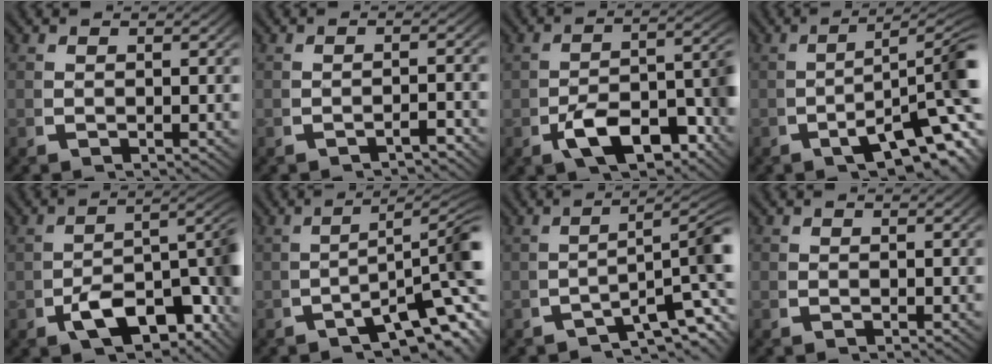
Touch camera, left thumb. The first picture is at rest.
{"total": 1.8, "force": [-1.6, -0.2, 0.7], "torque": [-0.013, 0.003, -0.027]}
{"total": 8.8, "force": [-2.4, 4.3, 7.3], "torque": [-0.111, -0.015, -0.025]}
{"total": 8.0, "force": [-1.5, 3.4, 7.0], "torque": [-0.101, -0.018, -0.015]}
{"total": 10.8, "force": [-2.1, 6.0, 8.7], "torque": [-0.131, -0.020, -0.025]}
{"total": 7.1, "force": [-1.4, 3.1, 6.3], "torque": [-0.091, -0.017, -0.015]}
{"total": 7.6, "force": [-2.0, 3.3, 6.6], "torque": [-0.088, -0.017, -0.025]}
{"total": 0.6, "force": [0.0, 0.6, 0.0], "torque": [-0.003, -0.004, -0.001]}